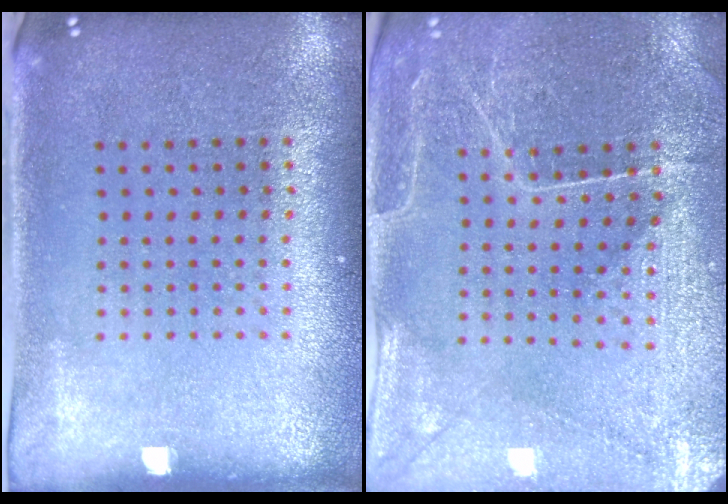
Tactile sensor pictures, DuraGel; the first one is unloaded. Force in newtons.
{"total": 1.1, "press": 1.0, "slide": 0.4}